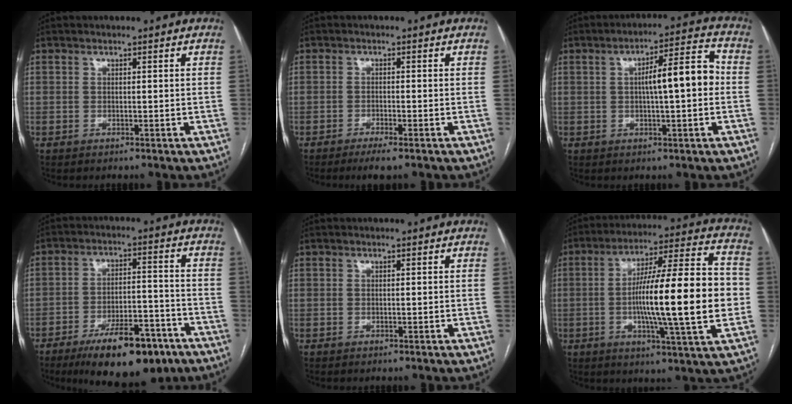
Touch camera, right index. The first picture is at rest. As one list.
[{"total": 3.0, "force": [-2.1, 0.3, 2.1], "torque": [-0.036, -0.005, -0.037]}, {"total": 9.1, "force": [0.2, 1.6, 9.0], "torque": [-0.138, 0.027, 0.002]}, {"total": 15.0, "force": [-10.0, 4.9, 10.1], "torque": [-0.146, 0.007, -0.153]}, {"total": 0.0}, {"total": 20.8, "force": [-2.1, 1.4, 20.6], "torque": [-0.321, 0.010, -0.037]}]